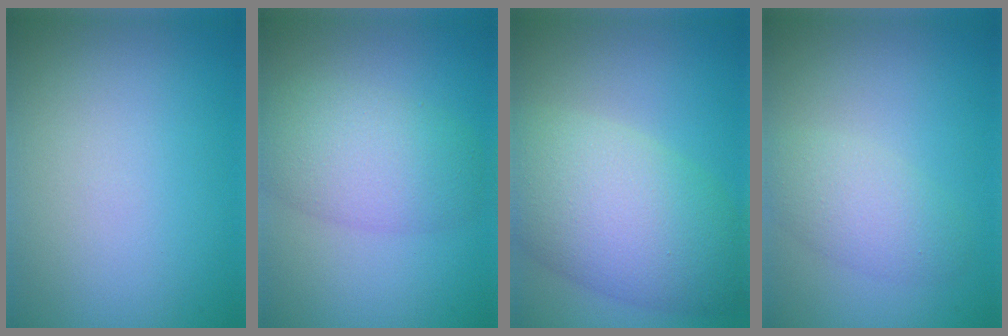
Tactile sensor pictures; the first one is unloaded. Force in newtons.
{"total": 5.2, "press": 5.2, "slide": 0.1}
{"total": 8.9, "press": 8.9, "slide": 0.5}
{"total": 2.9, "press": 2.9, "slide": 0.2}